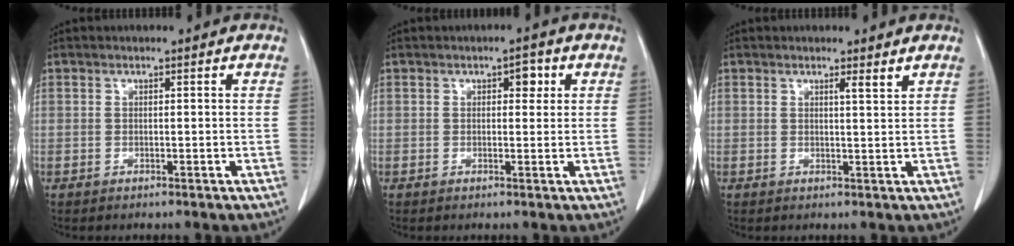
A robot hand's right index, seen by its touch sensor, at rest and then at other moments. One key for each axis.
{"total": 2.2, "fx": 0.8, "fy": 1.2, "fz": 1.6, "tx": -0.017, "ty": 0.007, "tz": 0.009}
{"total": 1.3, "fx": 1.0, "fy": -0.2, "fz": 0.8, "tx": -0.016, "ty": -0.008, "tz": 0.016}